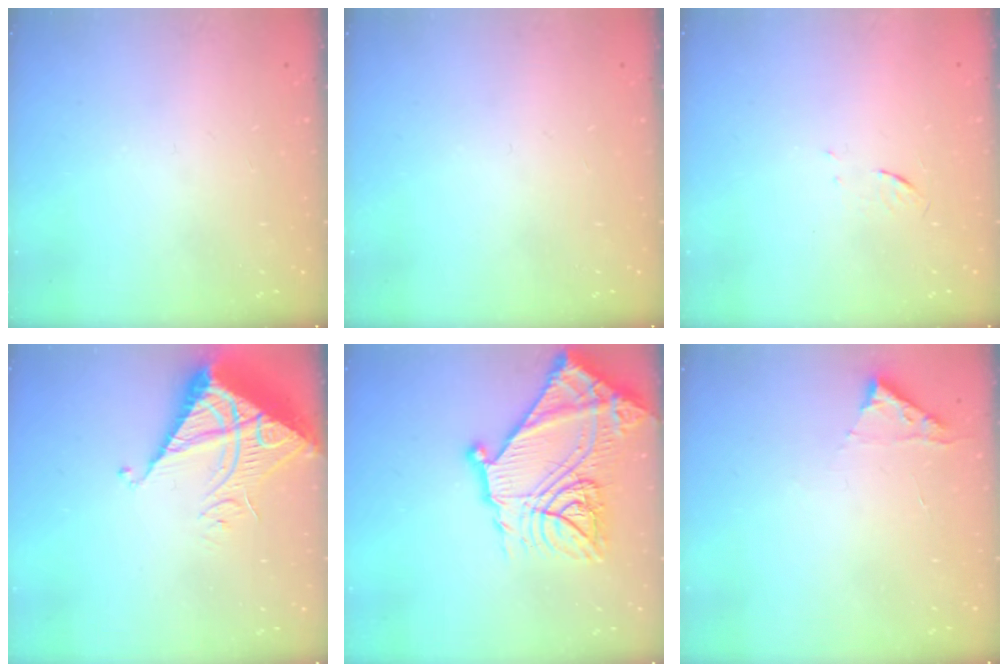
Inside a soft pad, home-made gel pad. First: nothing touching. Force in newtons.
{"total": 0.0}
{"total": 3.2, "press": 3.0, "slide": 1.3}
{"total": 9.8, "press": 9.8, "slide": 1.0}
{"total": 28.8, "press": 28.7, "slide": 2.7}
{"total": 2.8, "press": 2.8, "slide": 0.3}